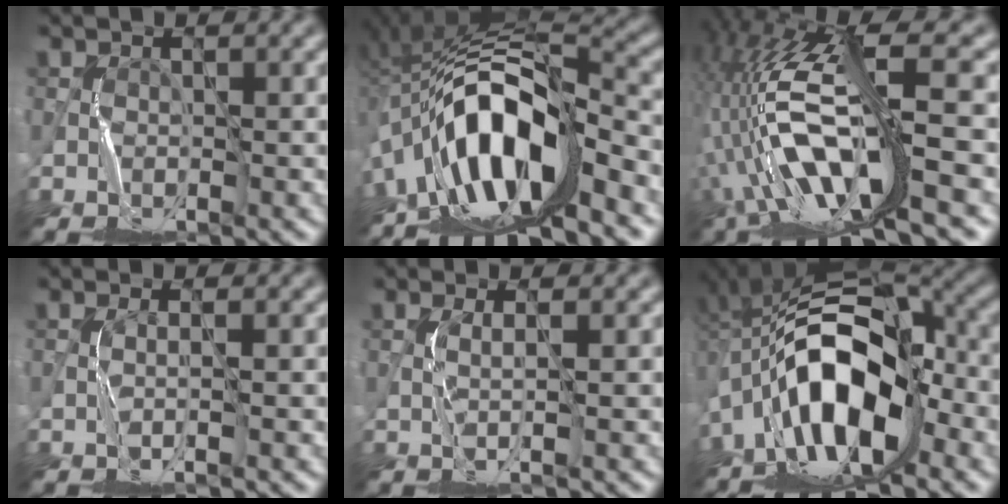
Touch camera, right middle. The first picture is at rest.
{"total": 12.0, "force": [-6.0, 3.4, 9.8], "torque": [-0.159, 0.019, -0.111]}
{"total": 13.7, "force": [-3.8, 2.9, 12.9], "torque": [-0.267, 0.017, -0.062]}
{"total": 0.9, "force": [0.0, -0.7, 0.6], "torque": [-0.017, 0.006, -0.001]}
{"total": 1.3, "force": [0.5, -0.7, 0.9], "torque": [-0.018, 0.000, 0.011]}
{"total": 12.2, "force": [-4.1, 4.9, 10.3], "torque": [-0.177, 0.022, -0.083]}